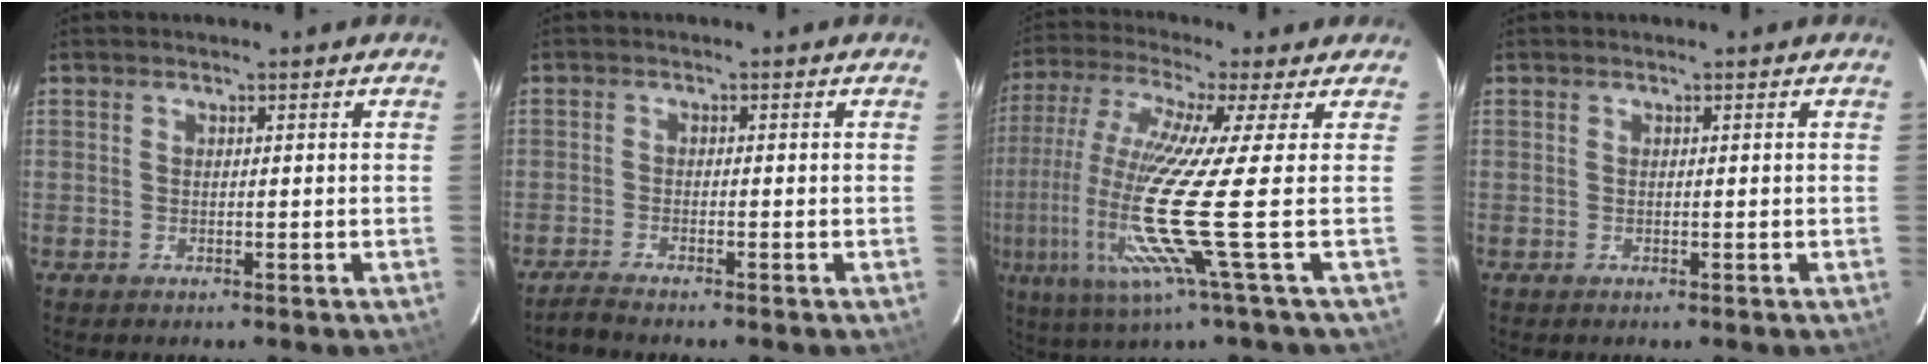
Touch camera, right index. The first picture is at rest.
{"total": 2.4, "force": [-2.2, 0.0, 0.9], "torque": [-0.031, -0.005, -0.045]}
{"total": 20.0, "force": [-3.7, -2.0, 19.6], "torque": [-0.366, -0.050, -0.075]}
{"total": 0.0}